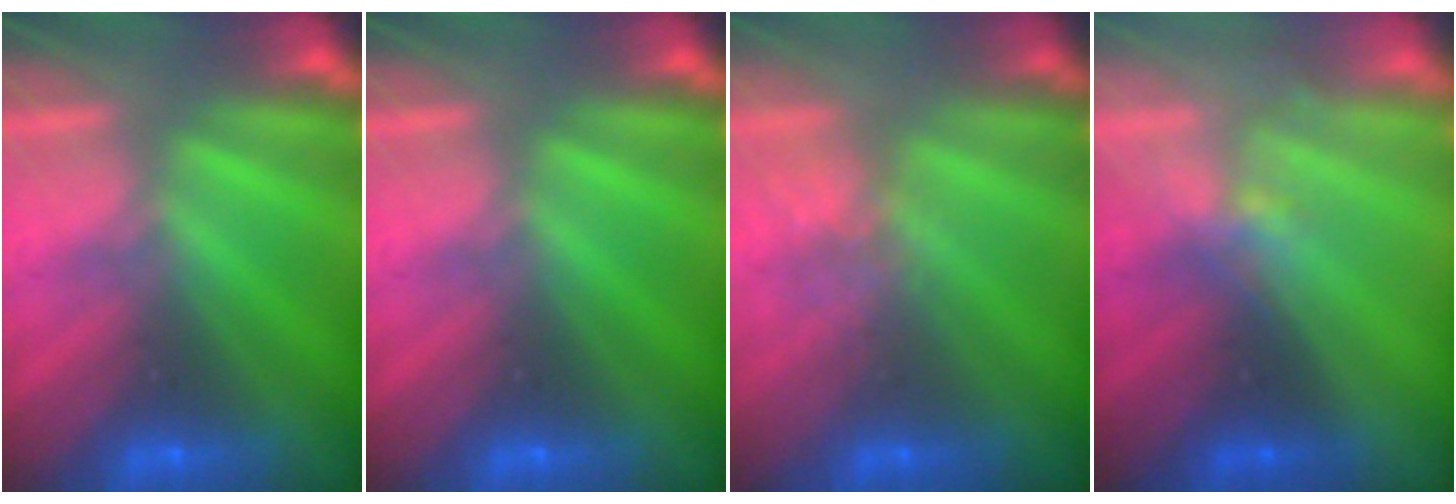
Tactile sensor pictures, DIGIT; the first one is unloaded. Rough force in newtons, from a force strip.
{"total": 0.0}
{"total": 2.1}
{"total": 1.7}